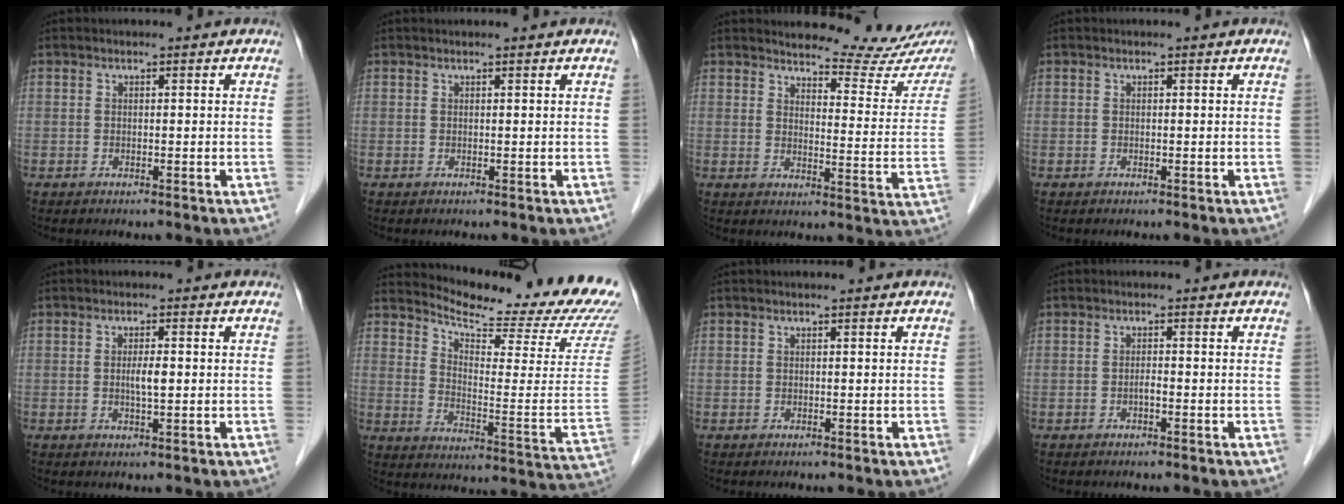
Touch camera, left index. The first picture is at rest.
{"total": 1.0, "force": [0.9, -0.1, 0.3], "torque": [-0.009, 0.012, 0.017]}
{"total": 13.5, "force": [12.9, 0.9, 4.0], "torque": [-0.043, -0.070, 0.140]}
{"total": 0.0}
{"total": 2.2, "force": [-0.1, 0.4, 2.1], "torque": [-0.043, -0.001, -0.002]}
{"total": 20.7, "force": [19.5, 0.5, 6.7], "torque": [-0.118, -0.110, 0.247]}
{"total": 0.0}
{"total": 0.8, "force": [-0.5, 0.1, 0.6], "torque": [-0.012, 0.001, -0.011]}